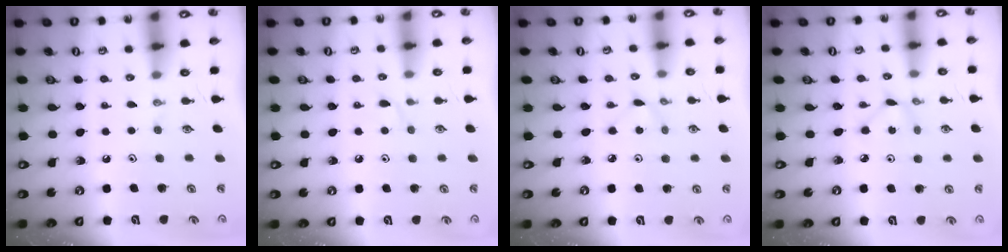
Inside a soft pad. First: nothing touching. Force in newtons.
{"total": 3.2, "press": 3.2, "slide": 0.4}
{"total": 2.9, "press": 2.8, "slide": 0.4}
{"total": 2.3, "press": 2.3, "slide": 0.2}